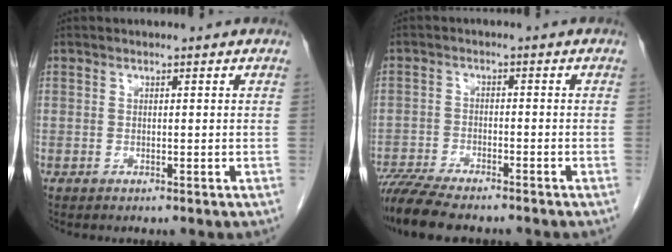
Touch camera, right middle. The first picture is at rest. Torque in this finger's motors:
{"motor_torque": [1.22, -0.92, 0.13, 0.12]}